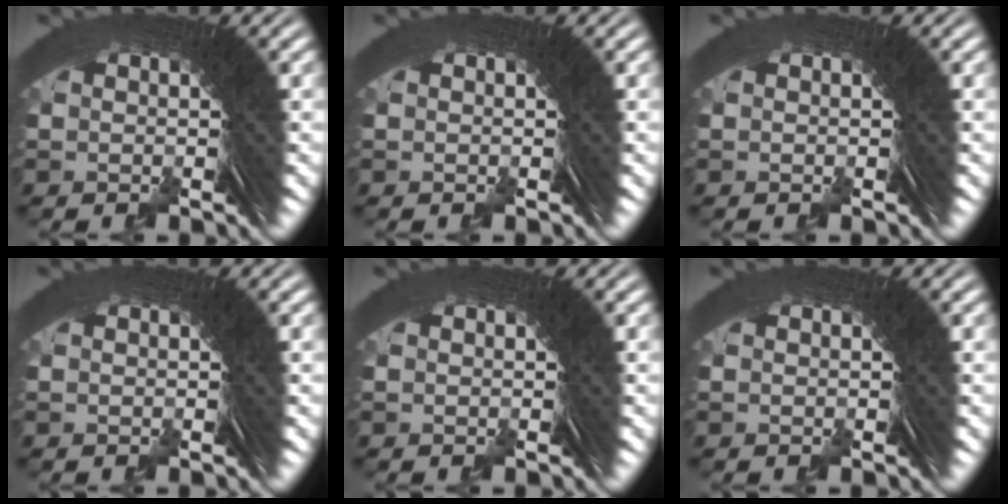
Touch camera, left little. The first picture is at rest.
{"total": 0.0}
{"total": 0.0}
{"total": 0.0}
{"total": 0.0}
{"total": 0.0}